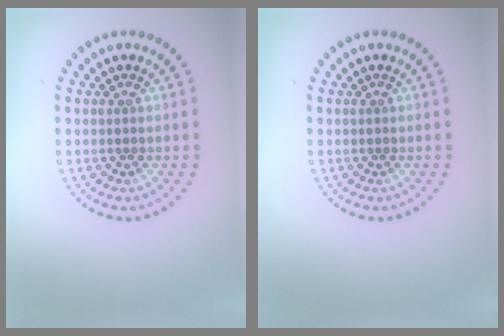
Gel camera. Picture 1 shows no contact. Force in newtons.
{"total": 0.0}